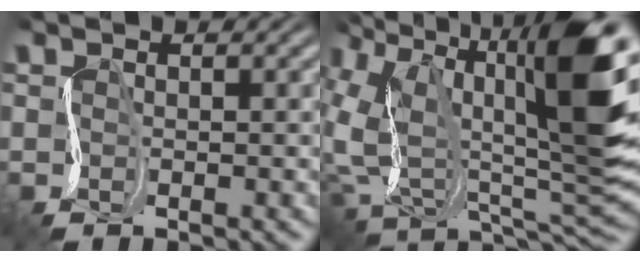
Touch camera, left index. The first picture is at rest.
{"total": 13.9, "force": [2.7, 7.6, 11.3], "torque": [-0.243, 0.004, 0.046]}